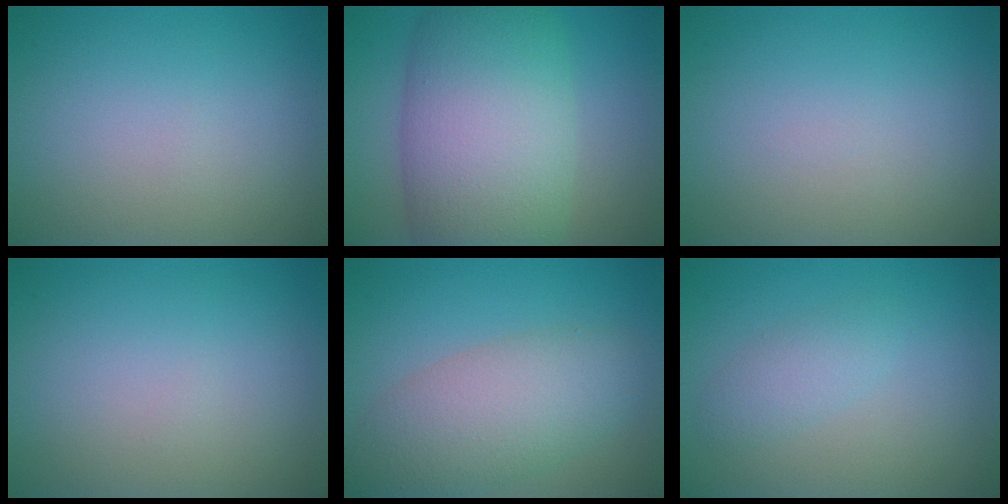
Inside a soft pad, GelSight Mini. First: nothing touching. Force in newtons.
{"total": 12.0, "press": 12.0, "slide": 0.6}
{"total": 0.0}
{"total": 0.0}
{"total": 6.3, "press": 6.3, "slide": 0.4}
{"total": 1.8, "press": 1.8, "slide": 0.0}